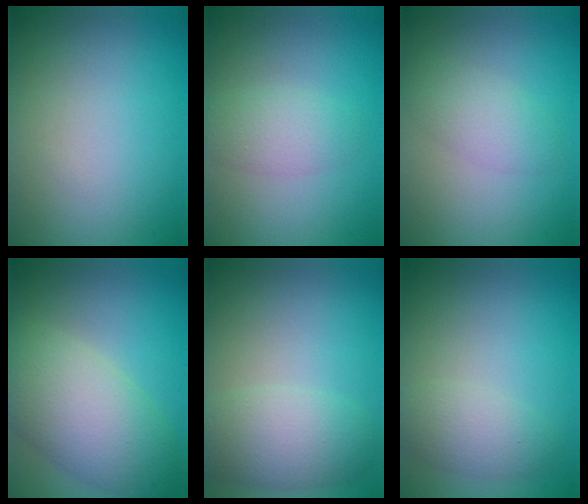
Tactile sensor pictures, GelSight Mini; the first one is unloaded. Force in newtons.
{"total": 2.5, "press": 2.5, "slide": 0.0}
{"total": 2.5, "press": 2.5, "slide": 0.0}
{"total": 7.6, "press": 7.6, "slide": 0.3}
{"total": 4.6, "press": 4.6, "slide": 0.3}
{"total": 2.6, "press": 2.6, "slide": 0.1}